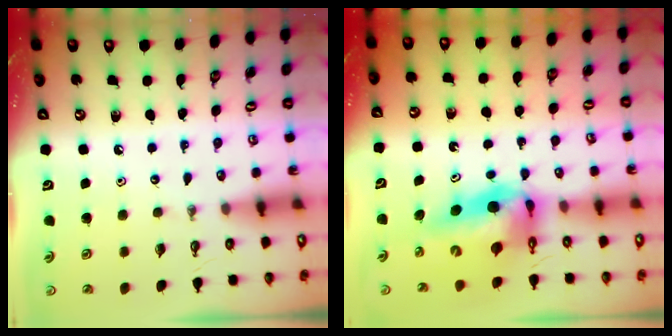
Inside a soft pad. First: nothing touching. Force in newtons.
{"total": 12.0, "press": 11.6, "slide": 3.0}